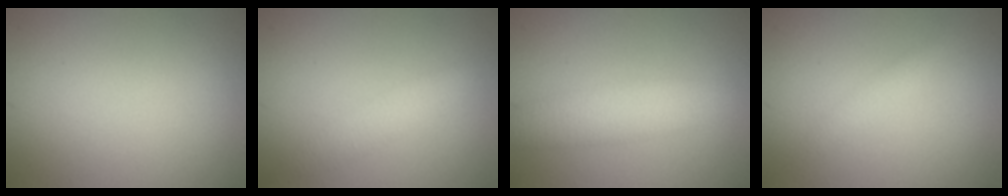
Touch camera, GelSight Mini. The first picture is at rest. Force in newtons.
{"total": 2.1, "press": 2.1, "slide": 0.1}
{"total": 4.3, "press": 4.3, "slide": 0.1}
{"total": 1.2, "press": 1.2, "slide": 0.1}